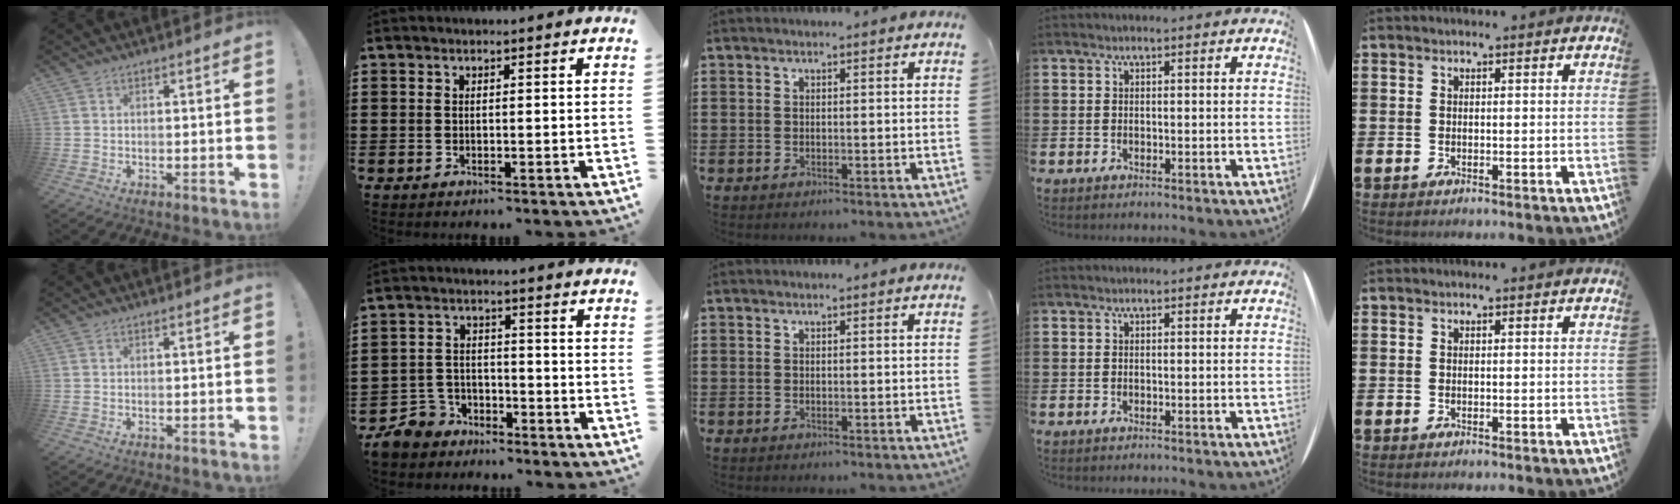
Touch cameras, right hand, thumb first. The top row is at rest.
{"index": {"total": 5.5, "force": [-4.7, 2.6, 0.9], "torque": [-0.055, 0.004, -0.105]}}